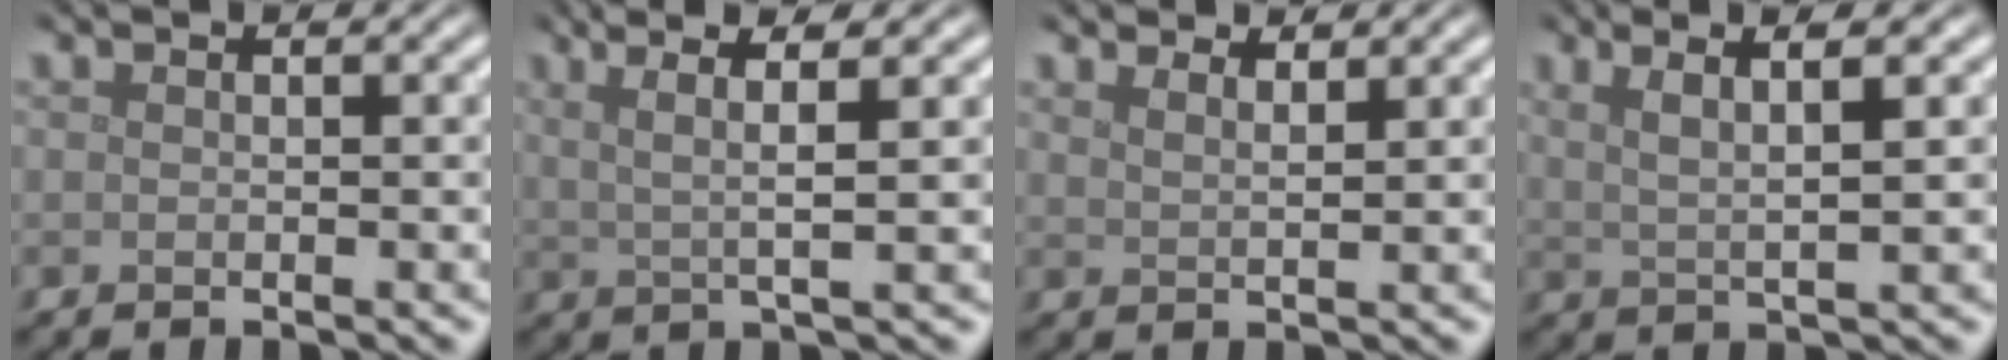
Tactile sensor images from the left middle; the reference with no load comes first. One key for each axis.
{"total": 4.0, "fx": 1.8, "fy": 0.6, "fz": 3.5, "tx": -0.067, "ty": 0.004, "tz": 0.024}
{"total": 3.3, "fx": 2.7, "fy": 1.2, "fz": 1.4, "tx": -0.005, "ty": 0.010, "tz": 0.017}
{"total": 4.5, "fx": 2.2, "fy": 0.9, "fz": 3.8, "tx": -0.061, "ty": 0.008, "tz": 0.025}